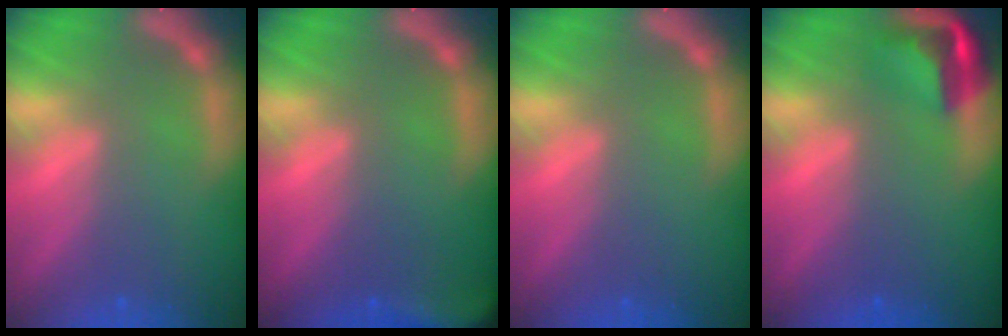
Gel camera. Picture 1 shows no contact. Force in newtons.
{"total": 6.4}
{"total": 0.0}
{"total": 4.4}